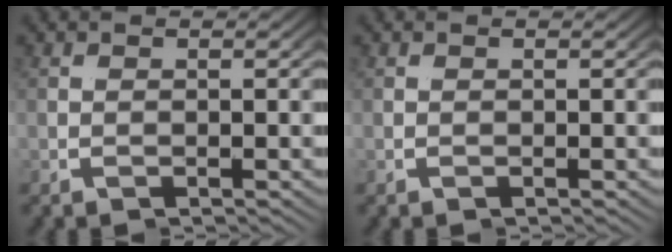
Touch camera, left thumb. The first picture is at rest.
{"total": 0.0}